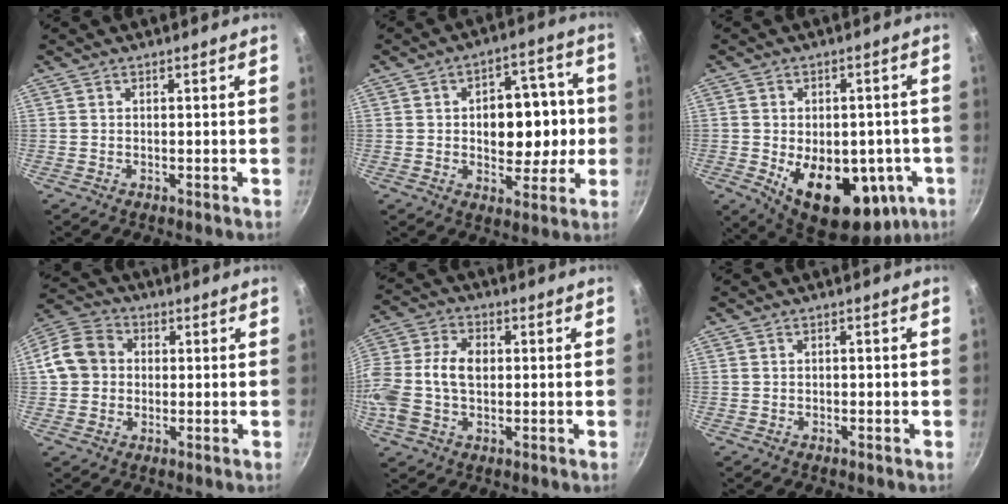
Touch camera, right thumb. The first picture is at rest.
{"total": 13.8, "force": [0.0, 9.2, 10.3], "torque": [-0.094, 0.023, 0.001]}
{"total": 20.7, "force": [-5.6, 12.6, 15.4], "torque": [-0.189, -0.003, -0.059]}
{"total": 9.6, "force": [0.6, 8.3, 4.8], "torque": [-0.065, 0.018, -0.009]}
{"total": 13.9, "force": [-0.1, 9.2, 10.3], "torque": [-0.212, 0.026, -0.011]}
{"total": 0.5, "force": [-0.2, 0.4, 0.3], "torque": [-0.004, 0.004, -0.001]}